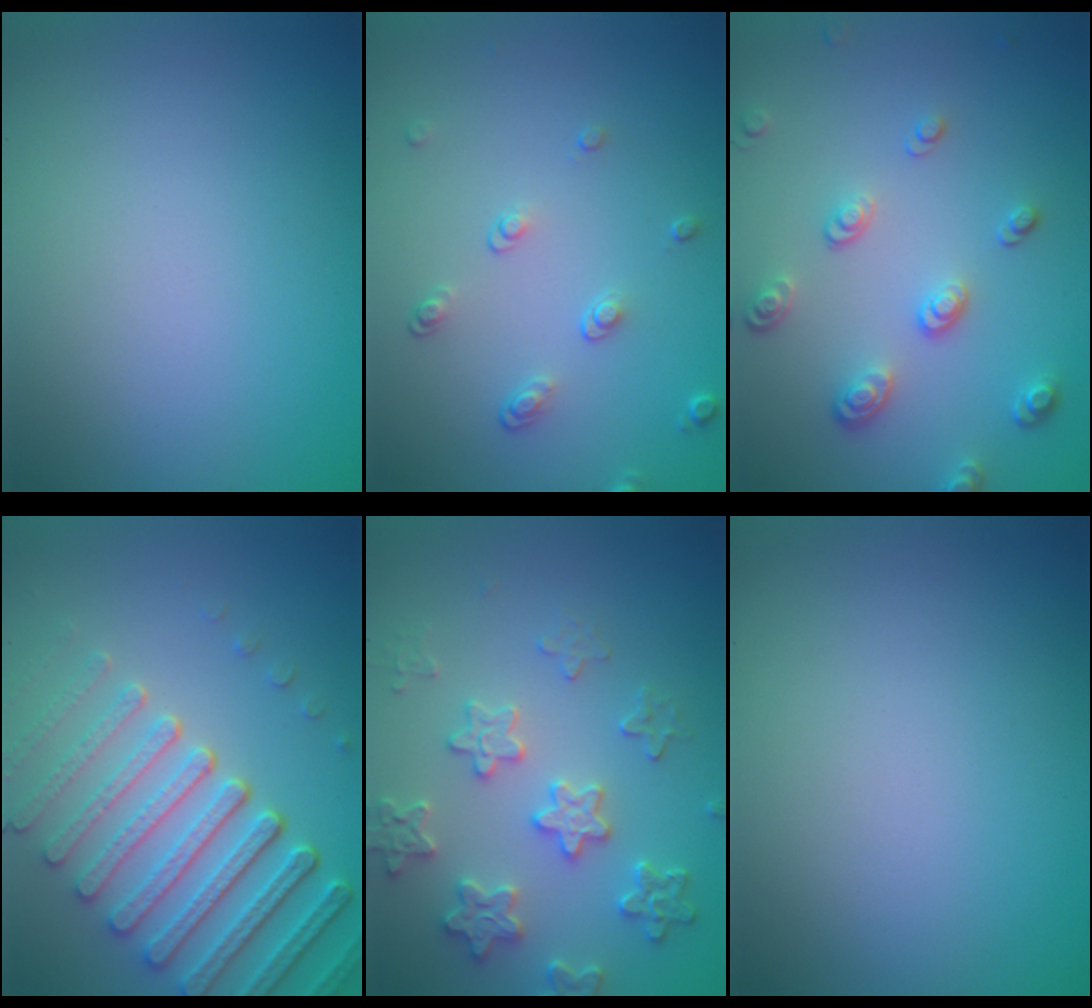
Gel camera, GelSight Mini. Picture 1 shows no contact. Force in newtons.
{"total": 1.8, "press": 1.3, "slide": 1.2}
{"total": 3.2, "press": 2.6, "slide": 1.9}
{"total": 6.9, "press": 5.7, "slide": 3.9}
{"total": 3.6, "press": 3.6, "slide": 0.8}
{"total": 0.0}